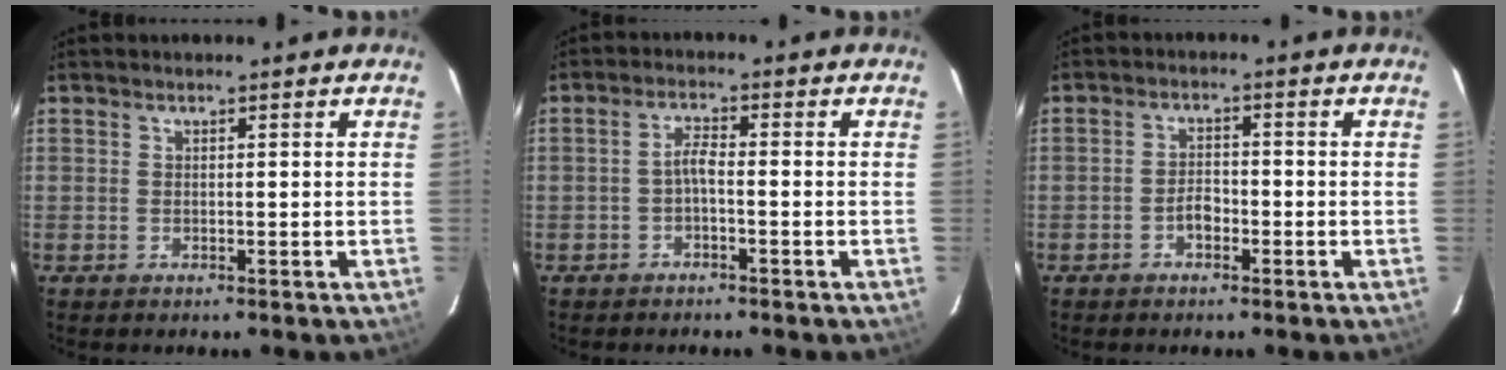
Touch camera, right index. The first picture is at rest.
{"total": 2.3, "force": [-1.2, 0.3, 1.9], "torque": [-0.043, 0.009, -0.025]}
{"total": 2.6, "force": [-1.6, 1.4, 1.6], "torque": [-0.031, 0.007, -0.029]}